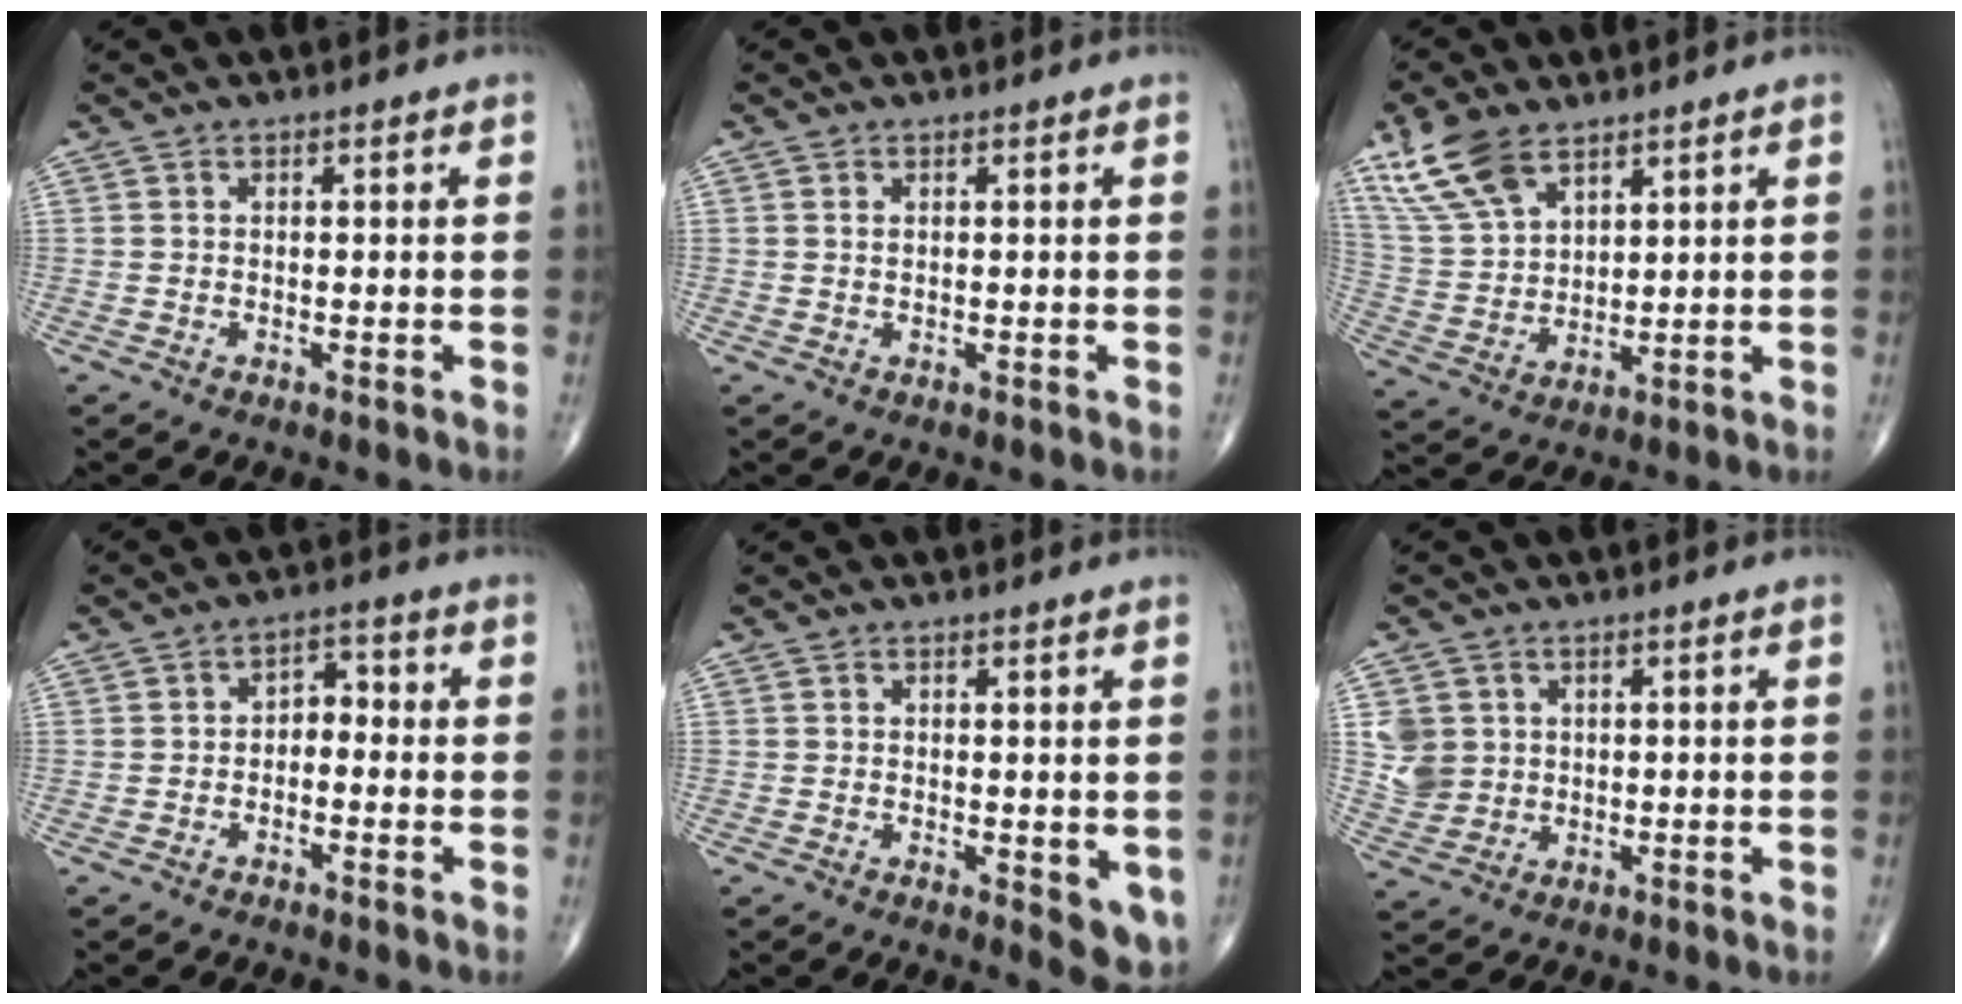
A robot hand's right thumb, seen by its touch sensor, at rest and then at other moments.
{"total": 0.6, "force": [0.2, 0.3, 0.5], "torque": [-0.011, 0.001, 0.005]}
{"total": 11.8, "force": [7.7, 5.8, 6.8], "torque": [-0.130, -0.021, 0.162]}
{"total": 3.6, "force": [-0.9, 2.4, 2.5], "torque": [-0.022, 0.025, -0.026]}
{"total": 5.3, "force": [-0.6, 2.3, 4.7], "torque": [-0.043, -0.012, -0.005]}
{"total": 5.7, "force": [1.3, 5.2, 1.8], "torque": [-0.017, -0.004, 0.035]}